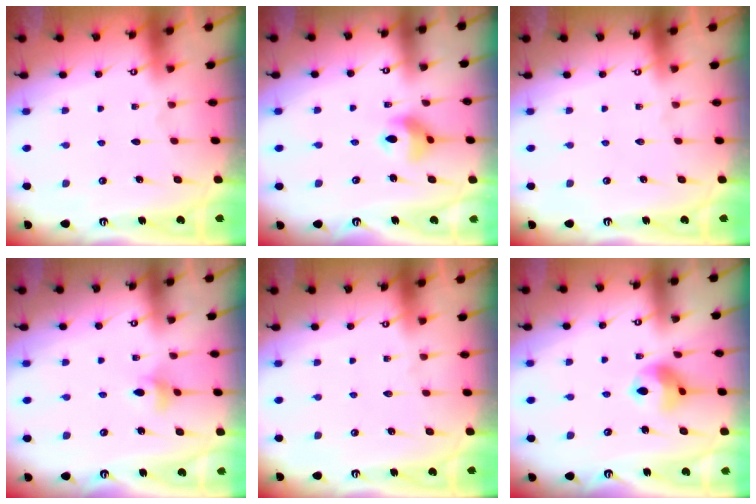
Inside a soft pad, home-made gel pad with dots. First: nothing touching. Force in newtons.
{"total": 9.8, "press": 9.4, "slide": 2.6}
{"total": 0.0}
{"total": 4.2, "press": 4.1, "slide": 0.6}
{"total": 0.0}
{"total": 9.5, "press": 9.4, "slide": 1.2}